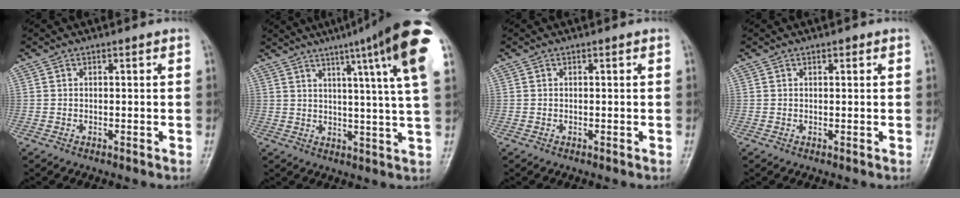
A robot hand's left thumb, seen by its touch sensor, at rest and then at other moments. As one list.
[{"total": 19.1, "force": [10.1, 0.7, 16.2], "torque": [-0.216, -0.029, 0.115]}, {"total": 0.0}, {"total": 0.9, "force": [0.5, 0.4, 0.6], "torque": [-0.005, -0.001, 0.005]}]